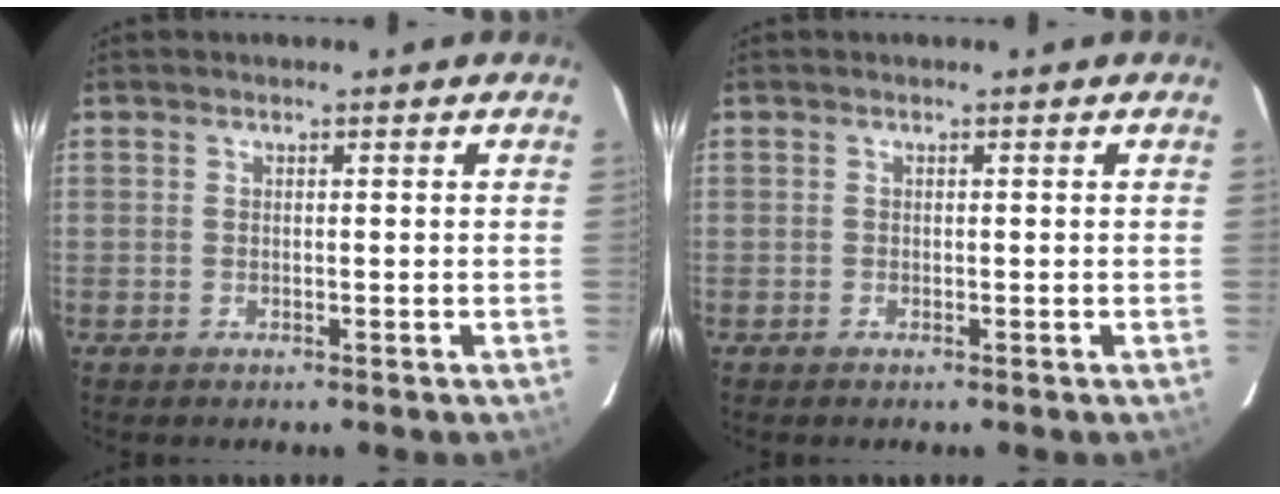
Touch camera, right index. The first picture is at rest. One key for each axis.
{"total": 0.0}